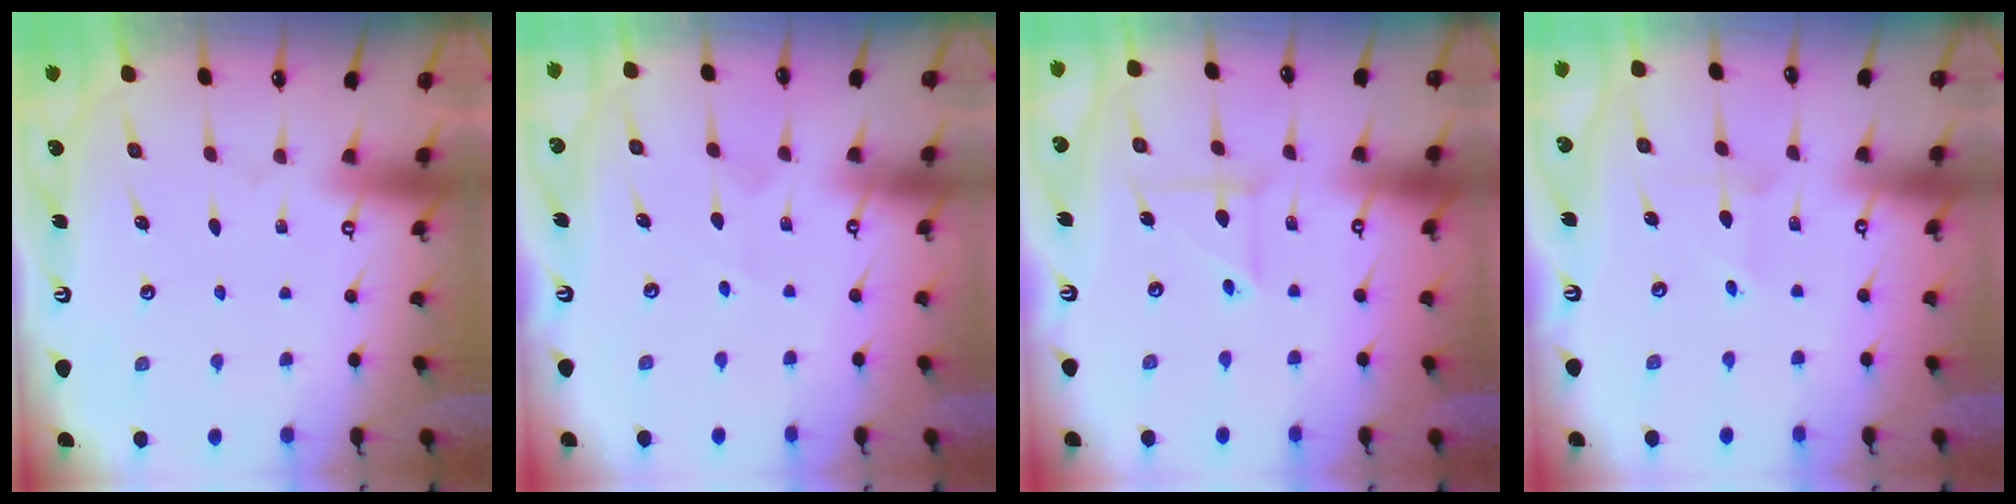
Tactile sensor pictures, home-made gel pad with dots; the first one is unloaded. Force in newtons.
{"total": 1.8, "press": 1.8, "slide": 0.4}
{"total": 3.7, "press": 3.7, "slide": 0.4}
{"total": 1.2, "press": 1.2, "slide": 0.1}